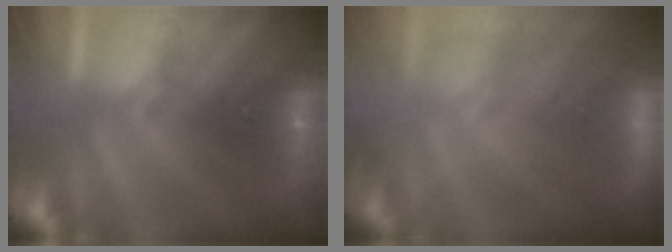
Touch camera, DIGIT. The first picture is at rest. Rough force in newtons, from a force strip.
{"total": 7.8}